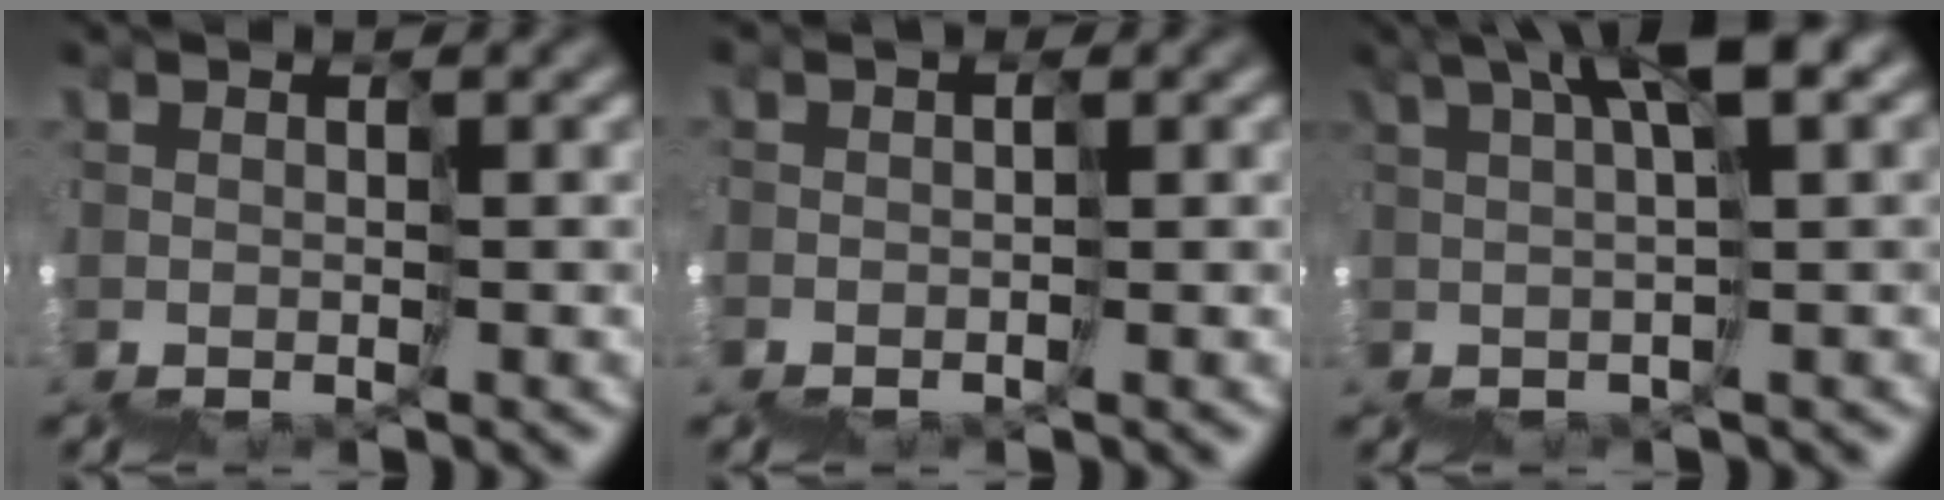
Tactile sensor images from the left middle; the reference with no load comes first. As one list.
[{"total": 1.7, "force": [-1.2, 1.1, 0.2], "torque": [0.002, 0.007, -0.021]}, {"total": 5.8, "force": [4.0, -0.3, 4.3], "torque": [-0.051, 0.051, 0.061]}]